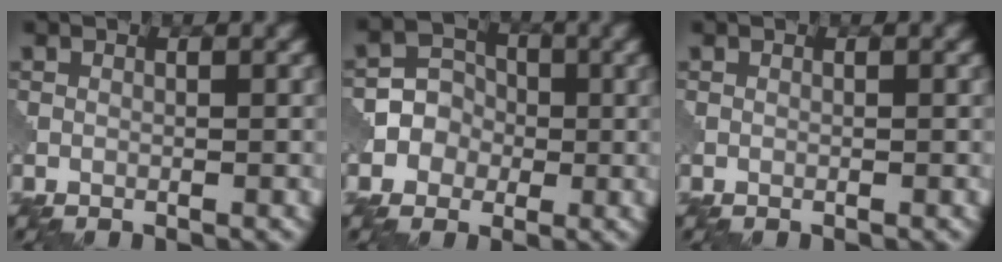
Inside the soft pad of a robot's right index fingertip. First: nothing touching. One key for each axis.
{"total": 4.5, "fx": -1.0, "fy": 4.2, "fz": 1.1, "tx": 0.001, "ty": 0.021, "tz": -0.032}
{"total": 0.0}